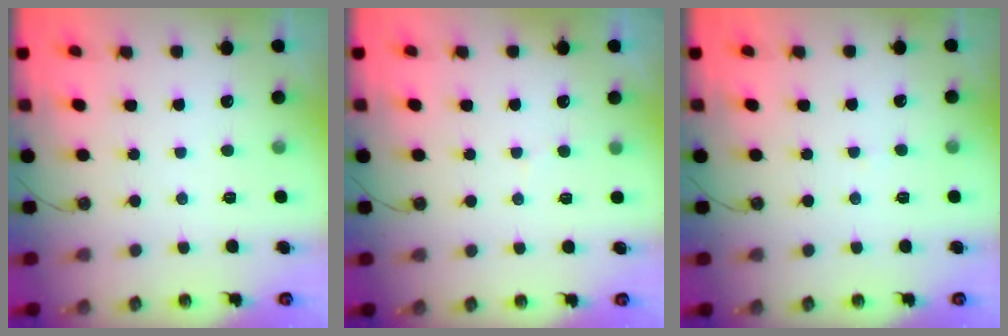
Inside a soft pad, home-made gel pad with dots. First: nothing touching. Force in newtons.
{"total": 4.5, "press": 4.5, "slide": 0.4}
{"total": 5.5, "press": 5.5, "slide": 0.6}